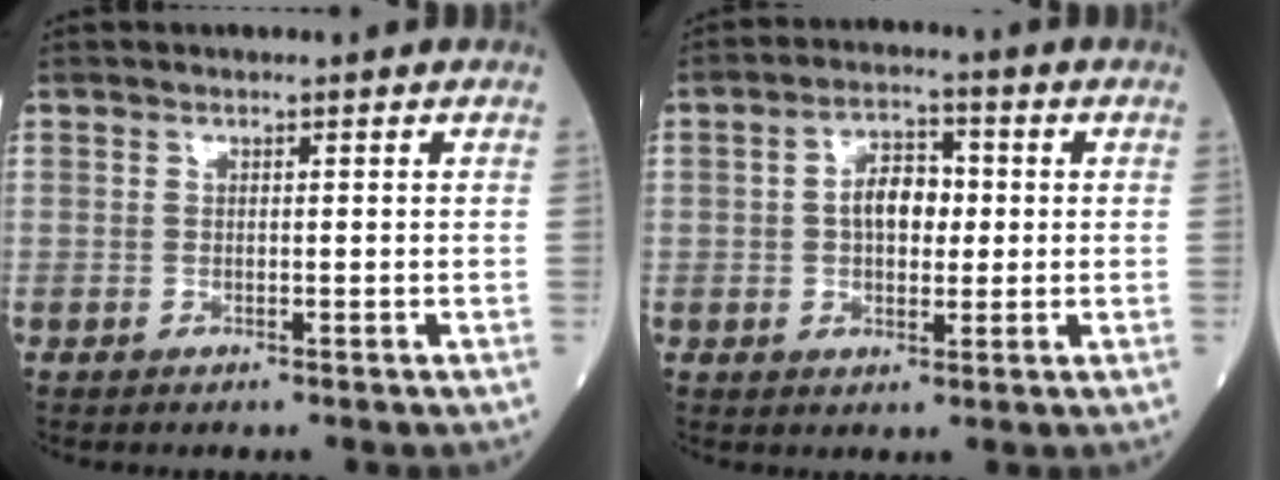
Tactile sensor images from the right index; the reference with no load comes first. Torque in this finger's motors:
{"motor_torque": [0.10, 0.01, 0.13, 0.09]}